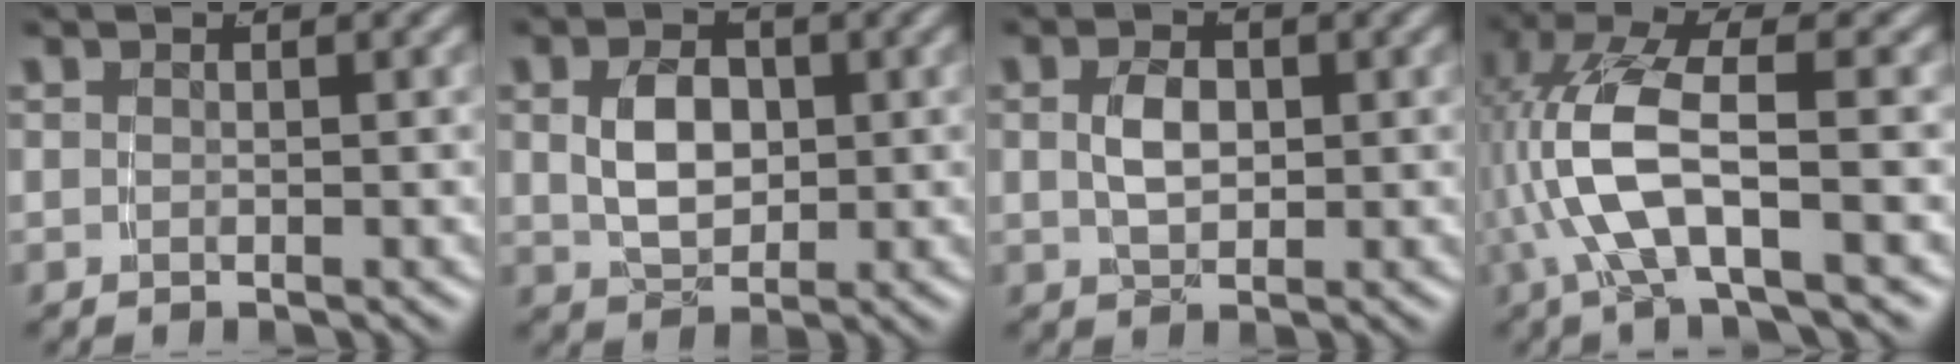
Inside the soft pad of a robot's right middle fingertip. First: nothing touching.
{"total": 3.8, "force": [0.4, 2.3, 3.0], "torque": [-0.053, -0.011, 0.020]}
{"total": 2.5, "force": [0.2, 1.2, 2.2], "torque": [-0.040, -0.010, 0.014]}
{"total": 6.2, "force": [-0.2, 2.0, 5.8], "torque": [-0.139, -0.007, 0.001]}